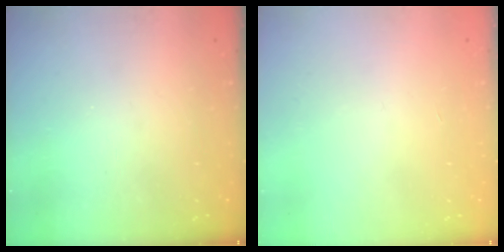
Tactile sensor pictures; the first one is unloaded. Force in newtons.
{"total": 0.0}